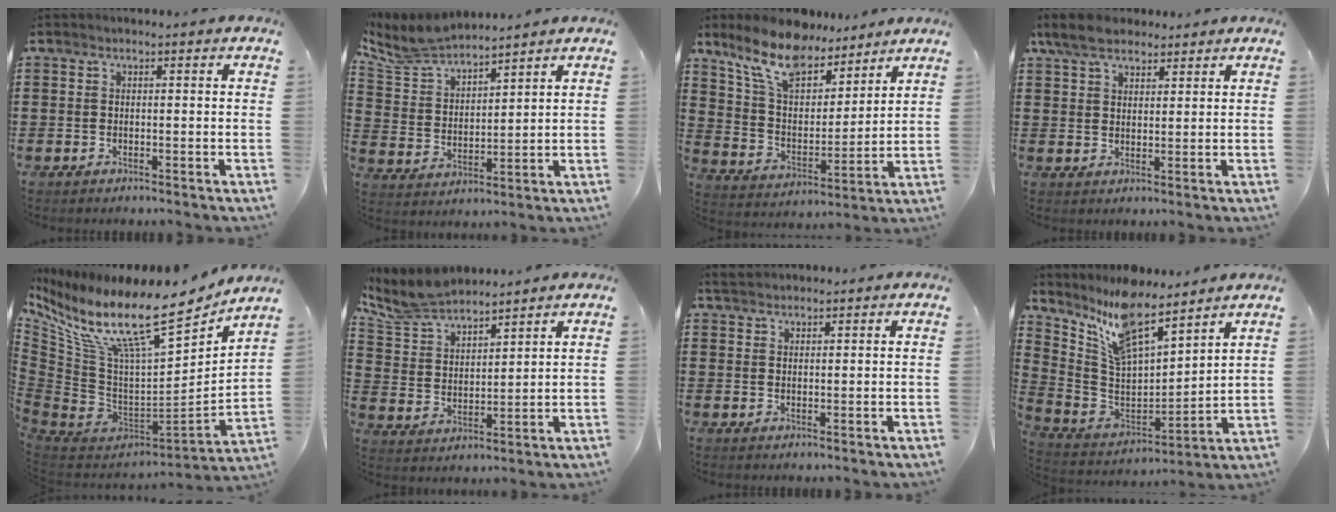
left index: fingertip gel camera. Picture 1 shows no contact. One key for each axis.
{"total": 7.1, "fx": 6.6, "fy": 1.4, "fz": 2.1, "tx": -0.073, "ty": -0.028, "tz": 0.118}
{"total": 10.7, "fx": 8.8, "fy": 3.4, "fz": 4.9, "tx": -0.134, "ty": -0.035, "tz": 0.161}
{"total": 6.0, "fx": 4.7, "fy": 2.6, "fz": 2.8, "tx": -0.069, "ty": 0.000, "tz": 0.089}
{"total": 16.3, "fx": 10.7, "fy": 4.4, "fz": 11.5, "tx": -0.227, "ty": -0.079, "tz": 0.175}
{"total": 7.8, "fx": 7.2, "fy": 1.7, "fz": 2.6, "tx": -0.081, "ty": -0.026, "tz": 0.131}
{"total": 1.9, "fx": 1.8, "fy": 0.4, "fz": 0.2, "tx": -0.010, "ty": 0.005, "tz": 0.036}
{"total": 11.5, "fx": 9.5, "fy": 2.8, "fz": 5.8, "tx": -0.150, "ty": -0.048, "tz": 0.172}